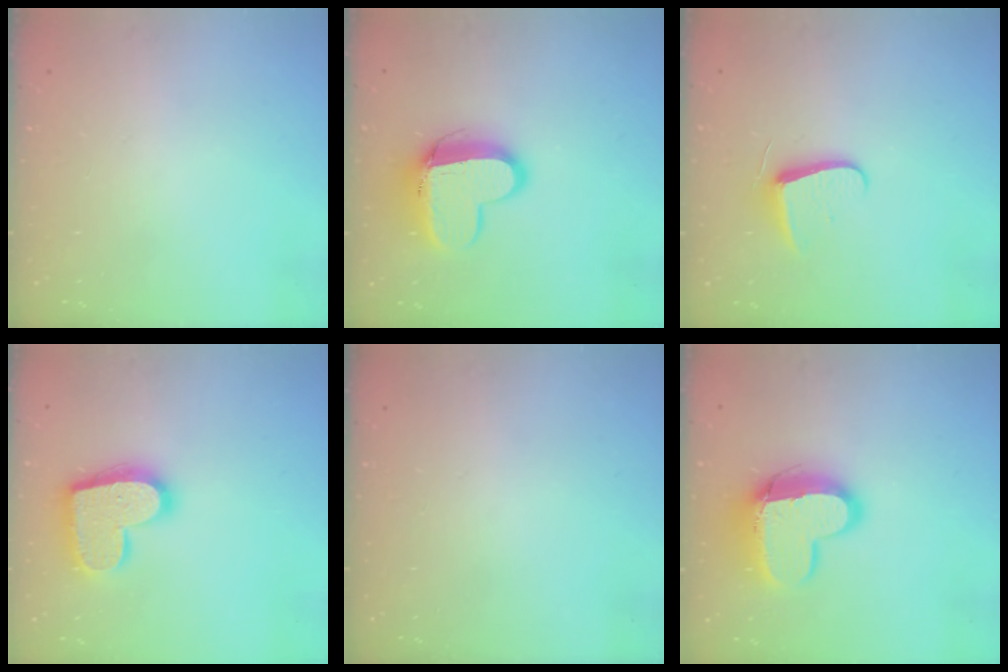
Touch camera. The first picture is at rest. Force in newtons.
{"total": 12.1, "press": 12.0, "slide": 1.2}
{"total": 7.8, "press": 7.7, "slide": 0.4}
{"total": 17.0, "press": 17.0, "slide": 1.1}
{"total": 0.0}
{"total": 14.2, "press": 14.2, "slide": 1.1}